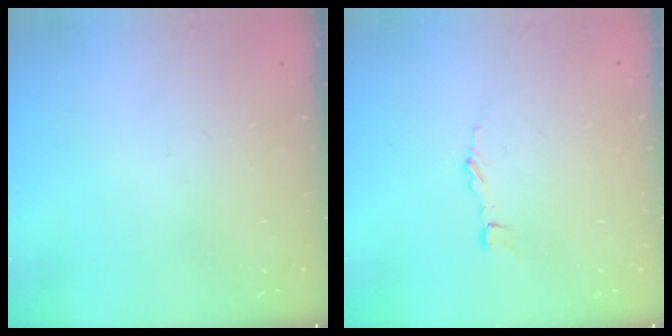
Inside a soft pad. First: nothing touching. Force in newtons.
{"total": 3.6, "press": 3.6, "slide": 0.3}